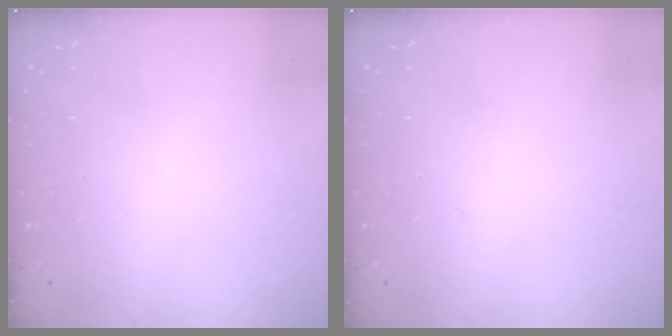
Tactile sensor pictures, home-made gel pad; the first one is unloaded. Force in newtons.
{"total": 0.0}